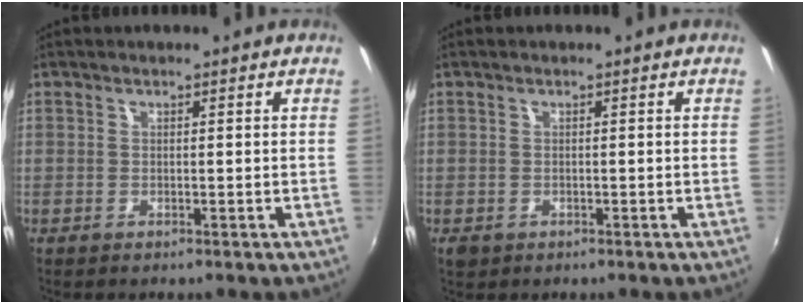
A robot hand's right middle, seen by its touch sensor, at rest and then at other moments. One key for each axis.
{"total": 1.7, "fx": -0.8, "fy": 1.3, "fz": 0.7, "tx": -0.016, "ty": -0.005, "tz": -0.012}